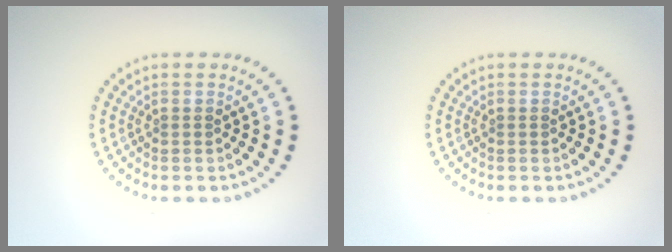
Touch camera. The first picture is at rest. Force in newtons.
{"total": 0.0}